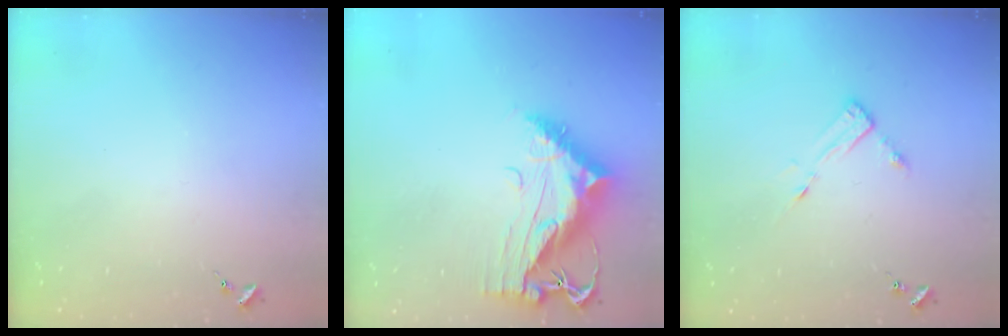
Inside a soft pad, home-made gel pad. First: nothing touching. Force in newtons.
{"total": 13.7, "press": 13.6, "slide": 1.3}
{"total": 3.5, "press": 3.5, "slide": 0.4}